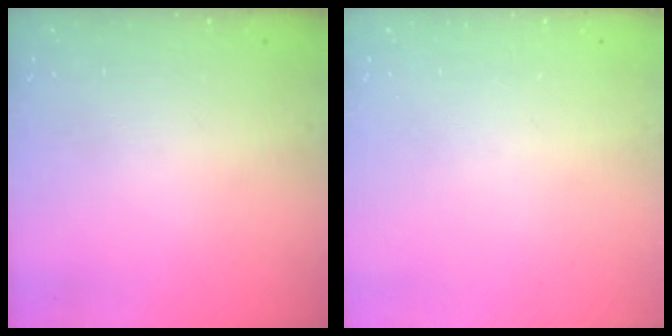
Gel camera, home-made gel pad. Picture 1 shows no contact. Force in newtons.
{"total": 0.0}